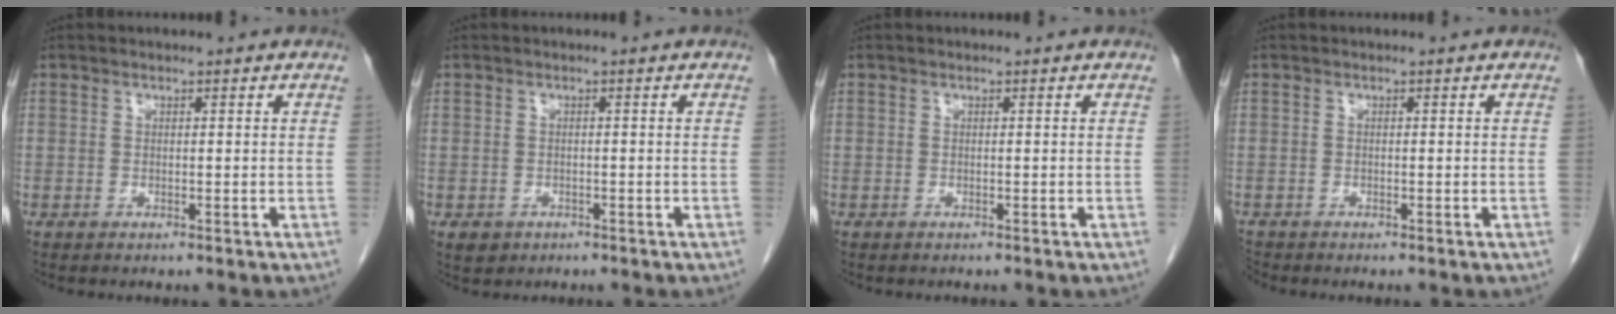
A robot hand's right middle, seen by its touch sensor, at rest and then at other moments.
{"total": 1.9, "force": [-1.0, 1.5, 0.5], "torque": [-0.011, 0.001, -0.009]}
{"total": 0.0}
{"total": 0.9, "force": [-0.9, 0.2, 0.0], "torque": [-0.004, -0.004, -0.018]}